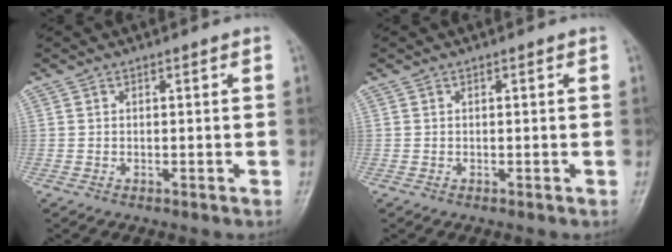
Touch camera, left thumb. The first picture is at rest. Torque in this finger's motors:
{"motor_torque": [0.00, 0.00, 0.00, 0.00, 0.00]}